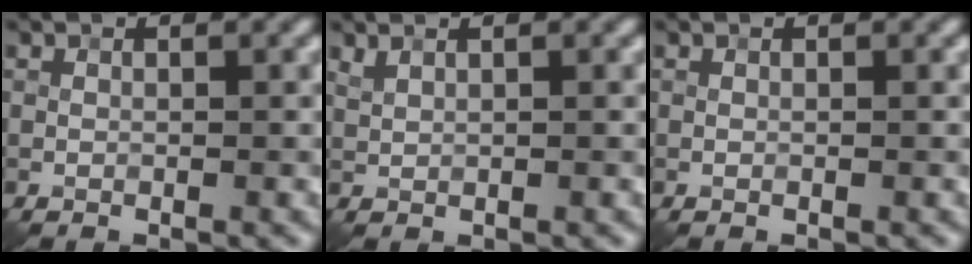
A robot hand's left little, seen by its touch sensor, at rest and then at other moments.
{"total": 0.8, "force": [0.7, 0.2, 0.3], "torque": [-0.010, -0.001, 0.017]}
{"total": 0.0}